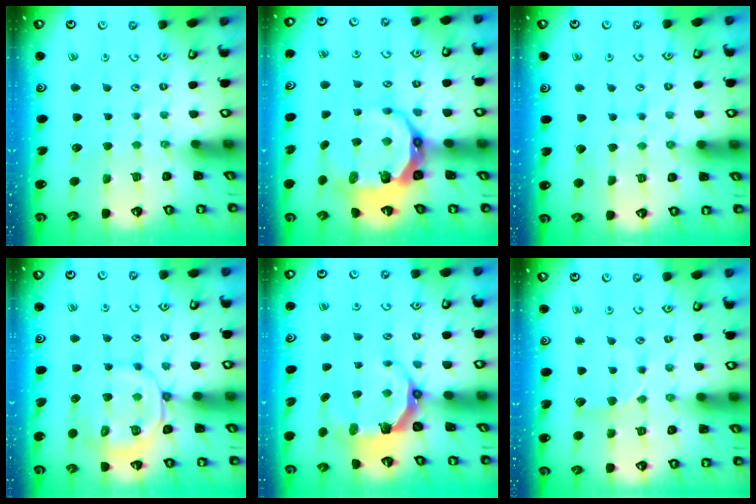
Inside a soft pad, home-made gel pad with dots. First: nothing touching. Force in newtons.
{"total": 11.3, "press": 10.3, "slide": 4.5}
{"total": 5.8, "press": 5.8, "slide": 0.6}
{"total": 12.1, "press": 12.0, "slide": 1.6}
{"total": 6.9, "press": 5.0, "slide": 4.7}
{"total": 3.5, "press": 3.5, "slide": 0.5}